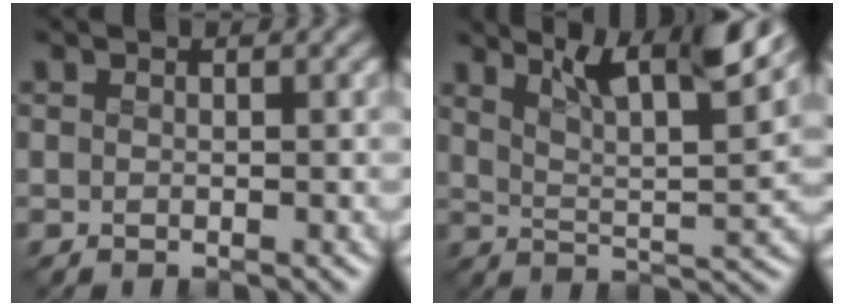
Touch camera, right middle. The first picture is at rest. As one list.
[{"total": 8.9, "force": [6.1, 1.9, 6.2], "torque": [-0.096, 0.010, 0.088]}]